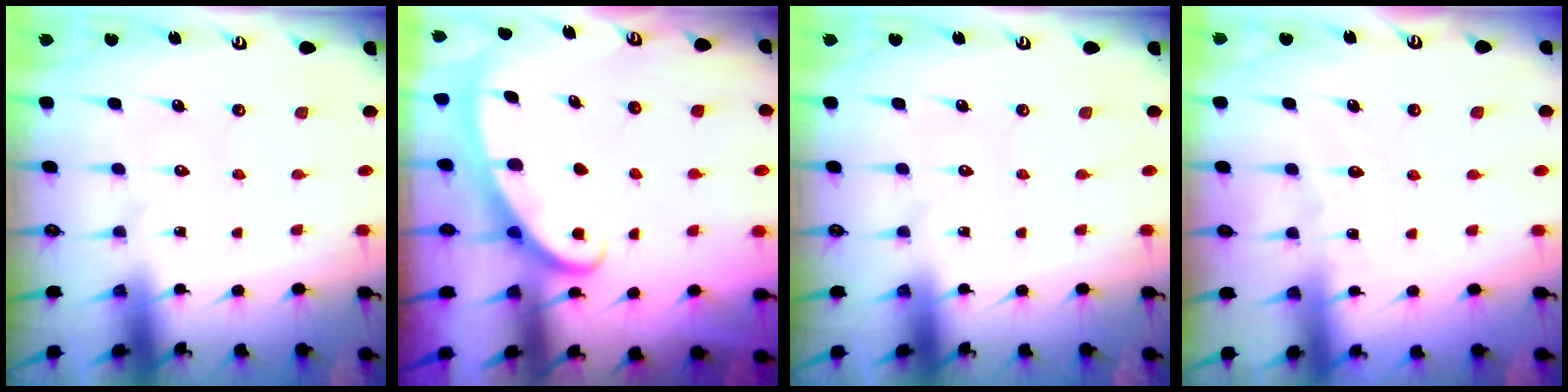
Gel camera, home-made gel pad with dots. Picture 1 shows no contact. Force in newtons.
{"total": 2.7, "press": 2.7, "slide": 0.3}
{"total": 0.0}
{"total": 3.6, "press": 3.6, "slide": 0.4}